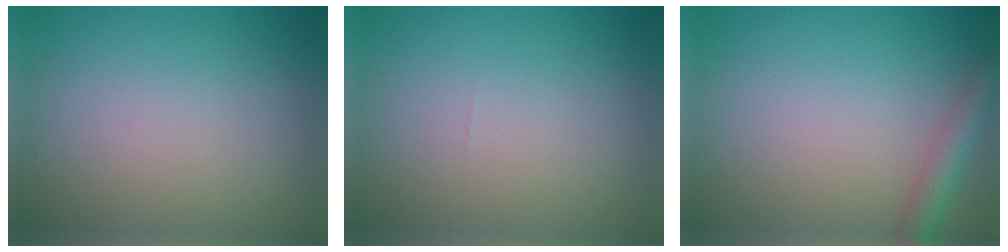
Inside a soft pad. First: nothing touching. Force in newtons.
{"total": 0.0}
{"total": 3.0, "press": 3.0, "slide": 0.1}